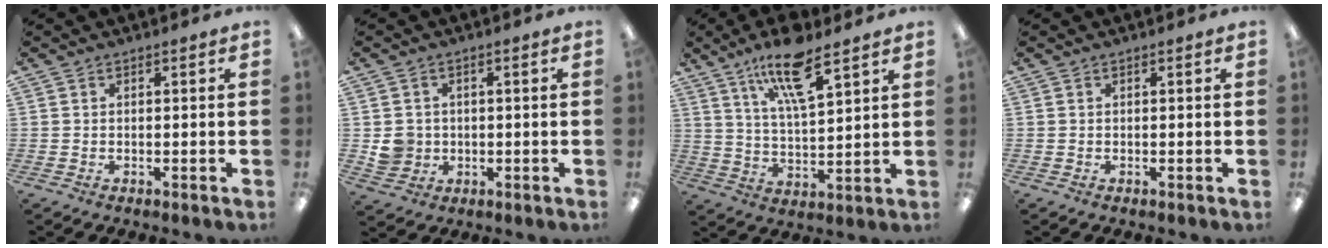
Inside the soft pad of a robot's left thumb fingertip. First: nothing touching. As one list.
[{"total": 4.6, "force": [0.0, 4.5, 1.1], "torque": [-0.011, 0.004, 0.002]}, {"total": 13.6, "force": [9.1, 4.0, 9.2], "torque": [-0.165, -0.036, 0.155]}, {"total": 0.0}]